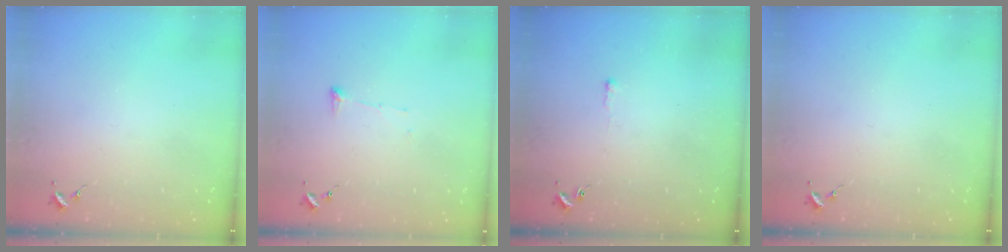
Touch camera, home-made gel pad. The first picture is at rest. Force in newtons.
{"total": 4.8, "press": 4.8, "slide": 0.2}
{"total": 2.7, "press": 2.7, "slide": 0.4}
{"total": 0.0}